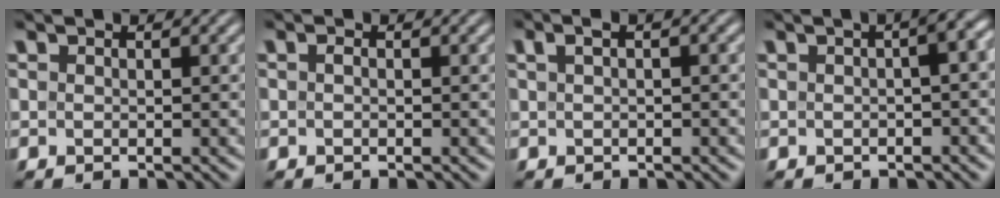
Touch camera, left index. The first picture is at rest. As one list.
[{"total": 0.6, "force": [-0.1, 0.3, 0.5], "torque": [-0.011, 0.001, -0.002]}, {"total": 2.0, "force": [0.8, 0.6, 1.8], "torque": [-0.034, 0.010, 0.009]}, {"total": 3.7, "force": [0.1, 1.1, 3.5], "torque": [-0.042, 0.013, 0.000]}]